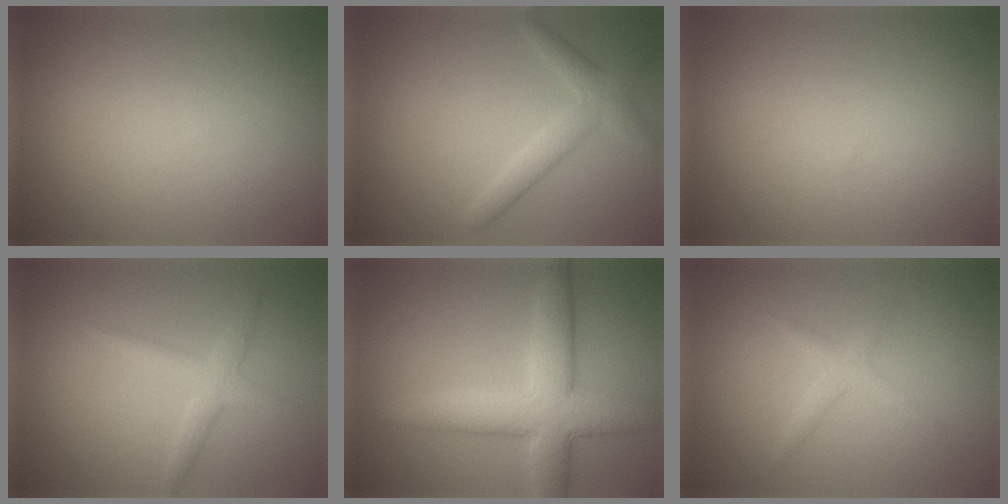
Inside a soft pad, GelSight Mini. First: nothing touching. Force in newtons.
{"total": 2.7, "press": 2.7, "slide": 0.1}
{"total": 0.0}
{"total": 2.2, "press": 2.2, "slide": 0.1}
{"total": 6.9, "press": 6.9, "slide": 0.5}
{"total": 1.4, "press": 1.4, "slide": 0.0}